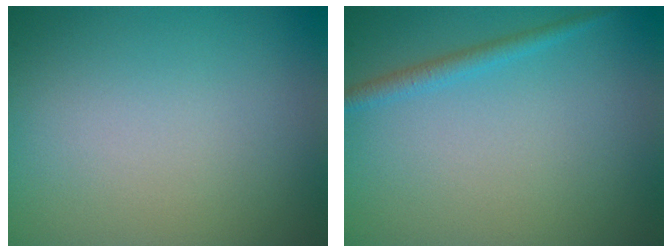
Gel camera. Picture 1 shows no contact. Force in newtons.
{"total": 1.5, "press": 1.5, "slide": 0.1}